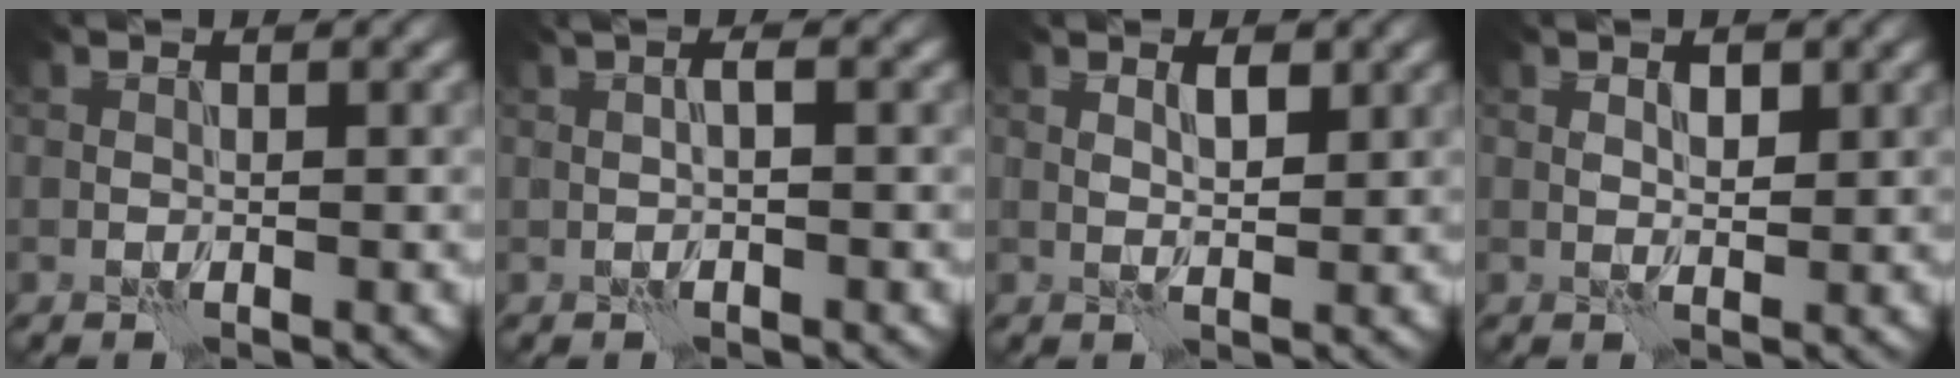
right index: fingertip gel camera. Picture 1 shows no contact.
{"total": 2.0, "force": [0.6, 0.8, 1.8], "torque": [-0.016, 0.010, -0.004]}
{"total": 1.6, "force": [0.9, 0.6, 1.2], "torque": [-0.022, -0.003, 0.016]}
{"total": 1.6, "force": [0.7, 0.8, 1.2], "torque": [-0.018, -0.001, 0.012]}